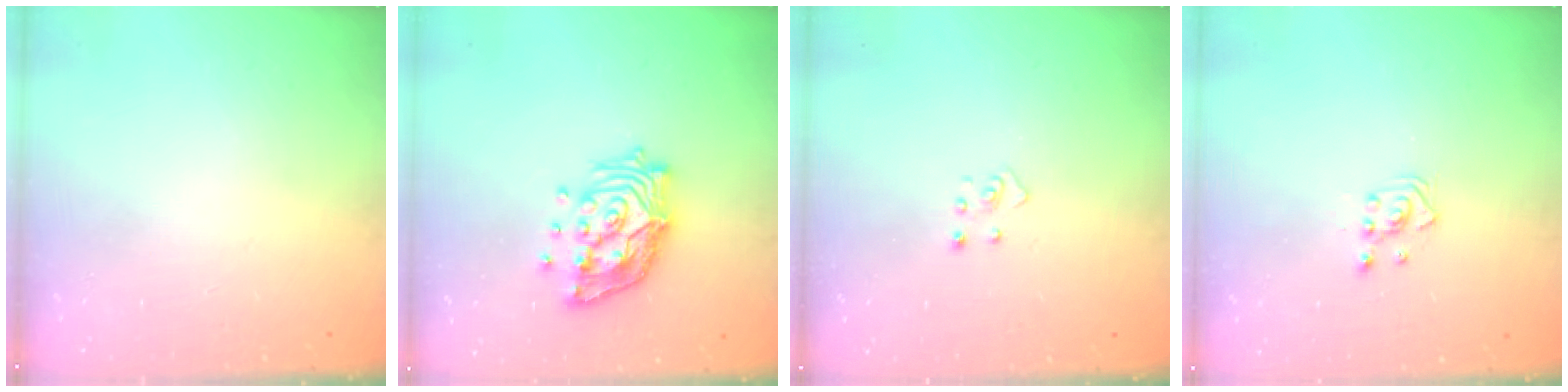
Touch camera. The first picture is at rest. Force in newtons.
{"total": 14.8, "press": 14.7, "slide": 1.9}
{"total": 2.5, "press": 2.4, "slide": 0.3}
{"total": 2.5, "press": 2.5, "slide": 0.3}